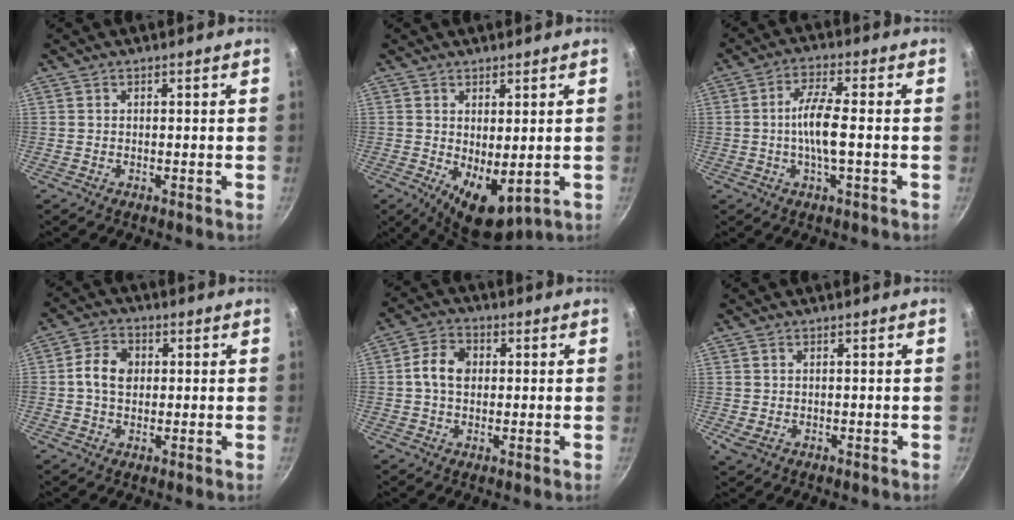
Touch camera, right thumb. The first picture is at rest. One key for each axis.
{"total": 7.6, "fx": -0.1, "fy": 3.7, "fz": 6.6, "tx": -0.081, "ty": -0.019, "tz": 0.014}
{"total": 7.3, "fx": -1.0, "fy": 1.4, "fz": 7.1, "tx": -0.141, "ty": 0.015, "tz": -0.024}
{"total": 6.7, "fx": 0.6, "fy": 5.0, "fz": 4.5, "tx": -0.068, "ty": 0.011, "tz": -0.001}
{"total": 6.8, "fx": 0.6, "fy": 5.0, "fz": 4.6, "tx": -0.073, "ty": 0.013, "tz": -0.002}
{"total": 1.9, "fx": -0.3, "fy": 1.5, "fz": 1.2, "tx": -0.026, "ty": -0.002, "tz": 0.001}